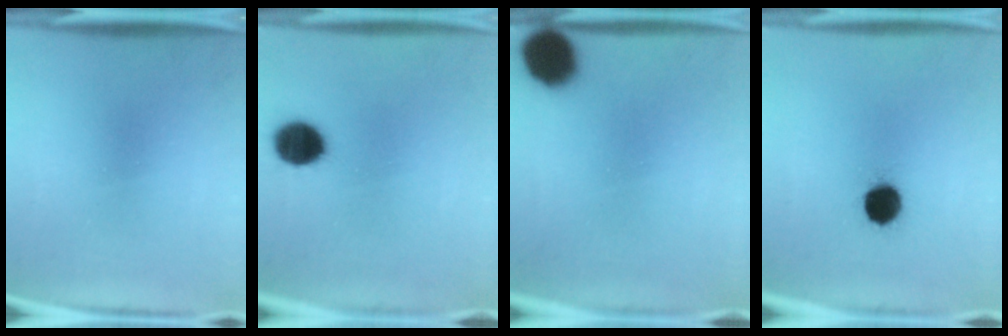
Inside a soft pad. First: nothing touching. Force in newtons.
{"total": 9.3}
{"total": 8.7}
{"total": 8.5}